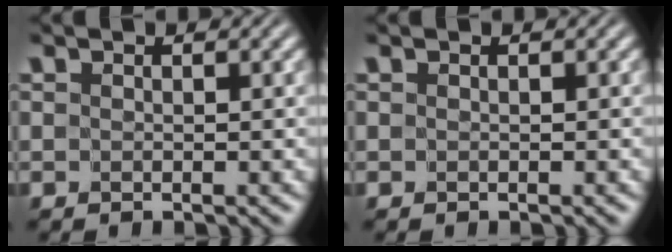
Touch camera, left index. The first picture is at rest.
{"total": 0.0}